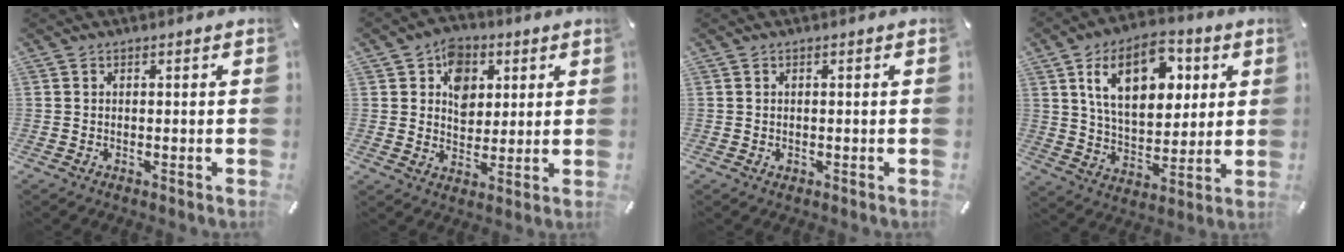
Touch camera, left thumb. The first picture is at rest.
{"total": 8.2, "force": [2.5, 6.9, 3.7], "torque": [-0.051, 0.003, 0.042]}
{"total": 0.8, "force": [-0.1, 0.7, 0.4], "torque": [-0.007, 0.004, -0.003]}
{"total": 17.7, "force": [7.4, 10.6, 12.0], "torque": [-0.201, -0.011, 0.127]}